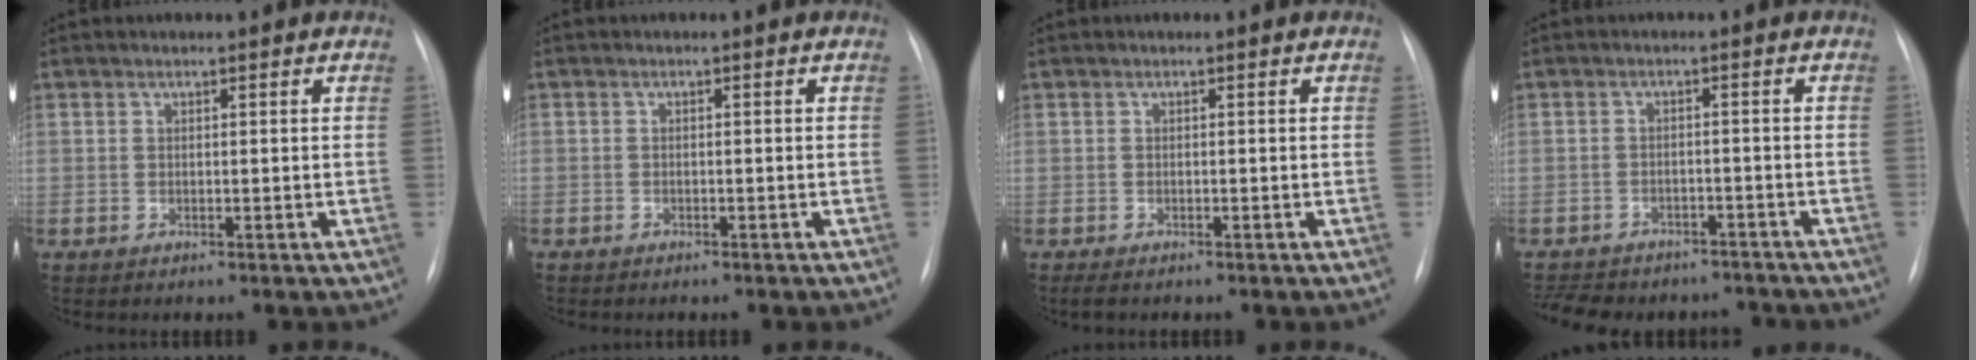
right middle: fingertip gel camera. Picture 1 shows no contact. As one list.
[{"total": 1.4, "force": [-1.2, 0.8, 0.3], "torque": [-0.008, 0.002, -0.016]}, {"total": 1.5, "force": [-1.2, 0.4, 0.7], "torque": [-0.014, -0.003, -0.016]}, {"total": 13.3, "force": [-11.4, 5.7, 3.7], "torque": [-0.088, 0.003, -0.138]}]